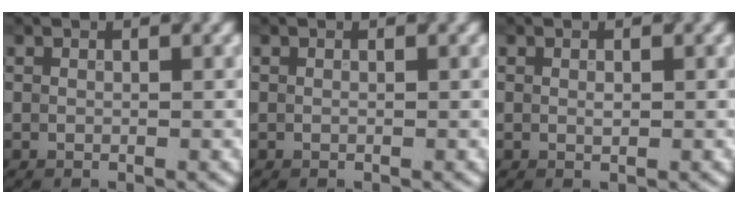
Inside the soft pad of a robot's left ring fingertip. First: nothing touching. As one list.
[{"total": 0.0}, {"total": 0.5, "force": [0.1, 0.2, 0.5], "torque": [-0.010, -0.001, 0.002]}]